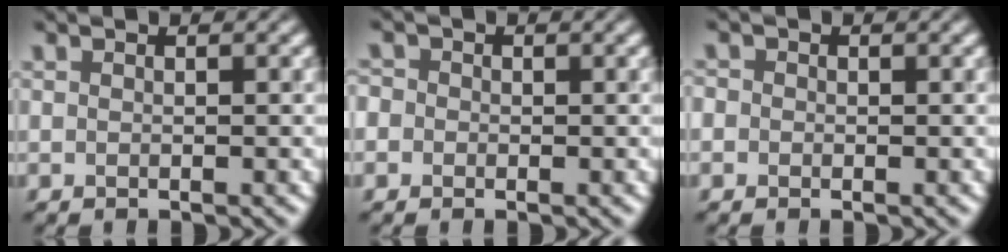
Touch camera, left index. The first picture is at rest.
{"total": 1.8, "force": [0.3, 1.7, 0.6], "torque": [0.006, 0.008, -0.015]}
{"total": 1.0, "force": [0.1, 1.0, 0.2], "torque": [-0.002, -0.001, -0.009]}